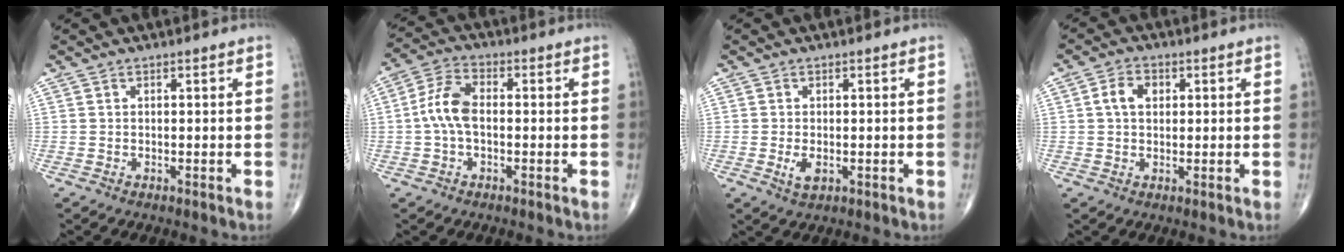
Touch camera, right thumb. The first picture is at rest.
{"total": 7.4, "force": [-0.5, 4.1, 6.1], "torque": [-0.129, 0.022, -0.017]}
{"total": 2.7, "force": [-0.6, 1.5, 2.2], "torque": [-0.042, -0.005, -0.009]}
{"total": 4.4, "force": [0.9, 3.1, 2.9], "torque": [-0.050, 0.008, 0.013]}